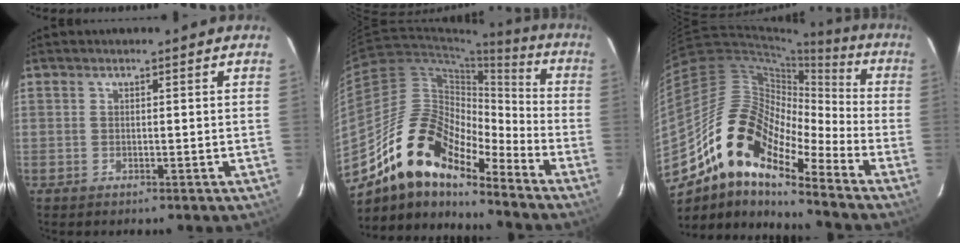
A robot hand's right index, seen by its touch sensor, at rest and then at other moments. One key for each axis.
{"total": 17.8, "fx": -13.4, "fy": 6.5, "fz": 9.7, "tx": -0.171, "ty": 0.001, "tz": -0.261}
{"total": 17.7, "fx": -12.2, "fy": 5.9, "fz": 11.4, "tx": -0.184, "ty": -0.009, "tz": -0.246}